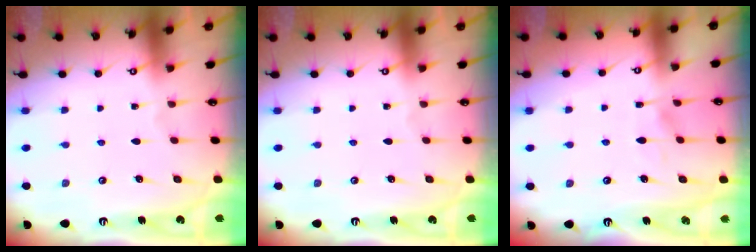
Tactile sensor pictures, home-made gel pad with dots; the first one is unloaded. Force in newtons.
{"total": 0.0}
{"total": 5.3, "press": 5.2, "slide": 0.6}